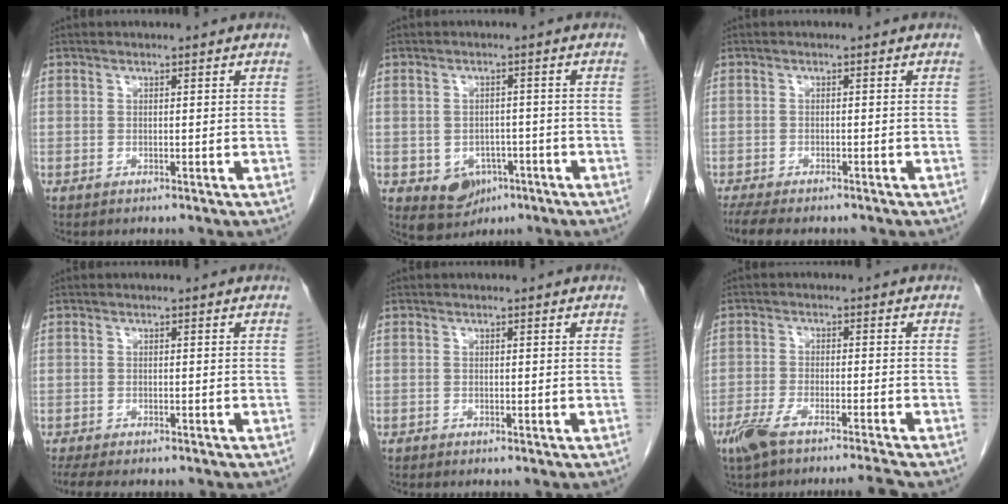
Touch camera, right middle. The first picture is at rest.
{"total": 5.4, "force": [-2.4, 4.3, 2.1], "torque": [-0.032, 0.002, -0.023]}
{"total": 7.5, "force": [-6.2, 2.1, 3.7], "torque": [-0.058, -0.009, -0.093]}
{"total": 6.5, "force": [-5.4, 1.7, 3.2], "torque": [-0.047, -0.009, -0.080]}
{"total": 0.0}
{"total": 7.3, "force": [-6.1, -0.6, 4.1], "torque": [-0.069, -0.013, -0.104]}